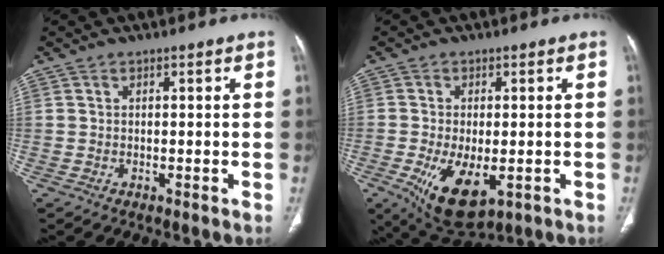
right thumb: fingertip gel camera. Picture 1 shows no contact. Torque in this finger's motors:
{"motor_torque": [0.09, 0.19, 0.29, 0.28, 0.18]}